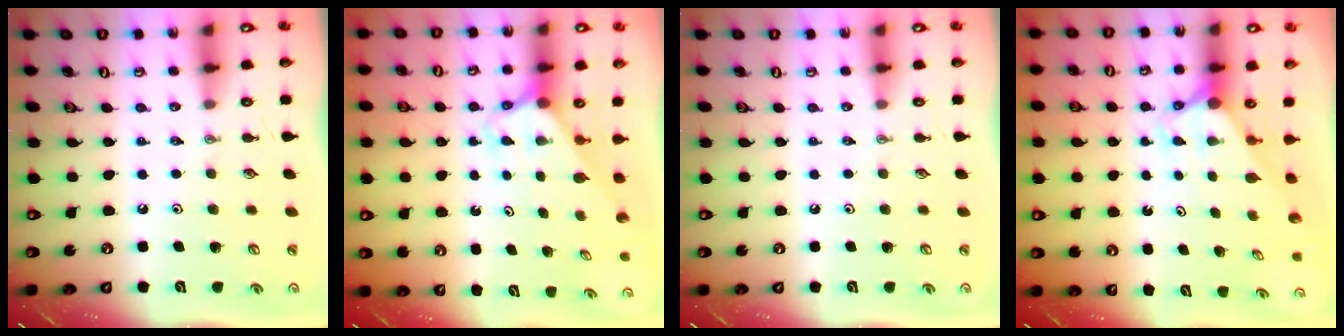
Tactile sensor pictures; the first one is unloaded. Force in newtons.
{"total": 2.4, "press": 2.4, "slide": 0.2}
{"total": 0.0}
{"total": 2.9, "press": 2.9, "slide": 0.0}